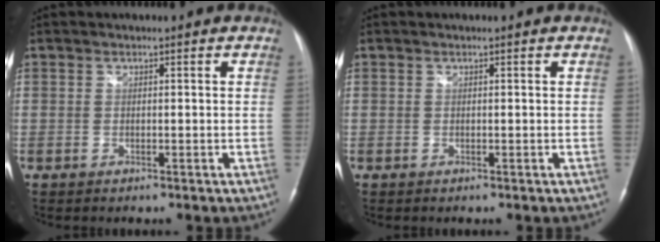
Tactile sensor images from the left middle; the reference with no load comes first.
{"total": 0.0}